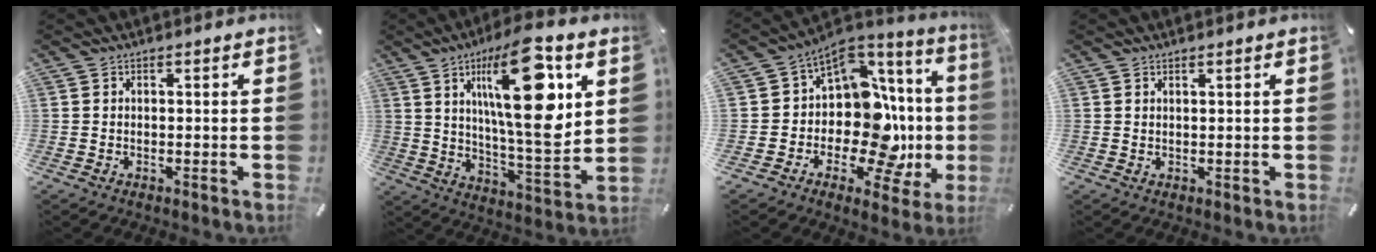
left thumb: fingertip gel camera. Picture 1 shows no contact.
{"total": 23.3, "force": [9.0, 7.2, 20.3], "torque": [-0.343, -0.039, 0.126]}
{"total": 15.2, "force": [-2.3, 9.7, 11.5], "torque": [-0.178, -0.043, -0.041]}
{"total": 0.8, "force": [0.6, 0.0, 0.4], "torque": [-0.008, -0.002, 0.012]}